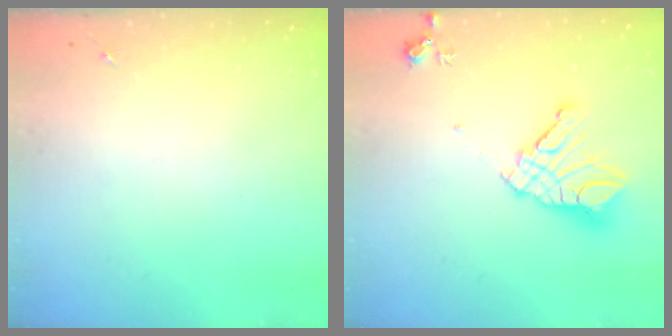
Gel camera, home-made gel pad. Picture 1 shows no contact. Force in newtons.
{"total": 15.8, "press": 15.7, "slide": 1.7}